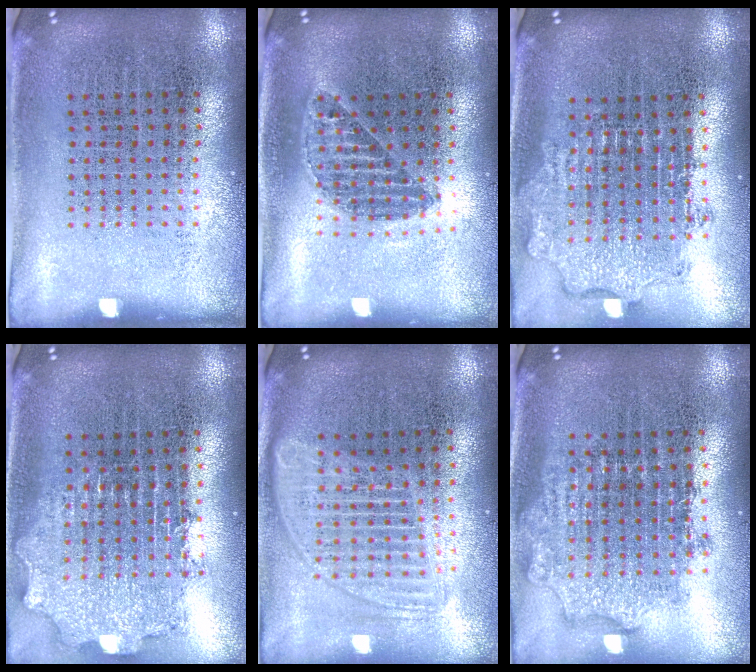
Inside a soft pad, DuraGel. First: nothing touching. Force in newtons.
{"total": 1.2, "press": 1.0, "slide": 0.5}
{"total": 1.9, "press": 1.4, "slide": 1.2}
{"total": 2.0, "press": 1.6, "slide": 1.3}
{"total": 1.8, "press": 1.5, "slide": 0.9}
{"total": 1.9, "press": 1.5, "slide": 1.1}